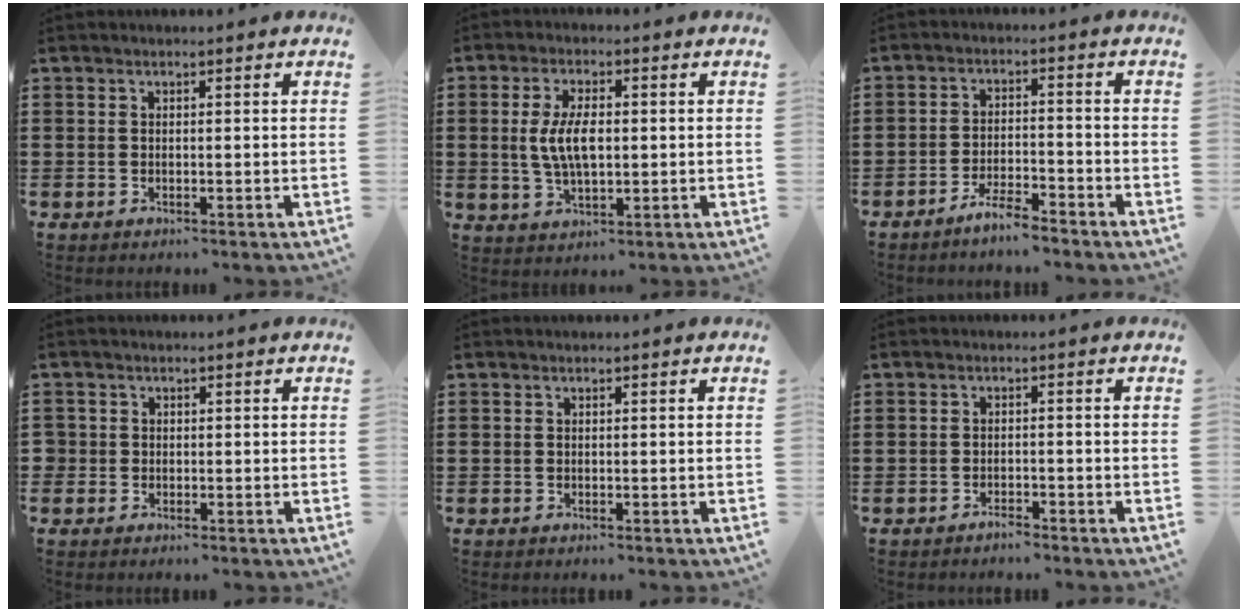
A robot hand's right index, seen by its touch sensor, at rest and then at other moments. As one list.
[{"total": 6.5, "force": [0.3, 2.7, 5.9], "torque": [-0.127, 0.004, 0.000]}, {"total": 4.1, "force": [-3.8, 0.3, 1.6], "torque": [-0.035, 0.005, -0.076]}, {"total": 1.1, "force": [-0.2, 1.1, 0.2], "torque": [-0.006, 0.004, -0.006]}, {"total": 0.0}, {"total": 1.4, "force": [-1.4, 0.2, 0.2], "torque": [-0.008, 0.001, -0.028]}]